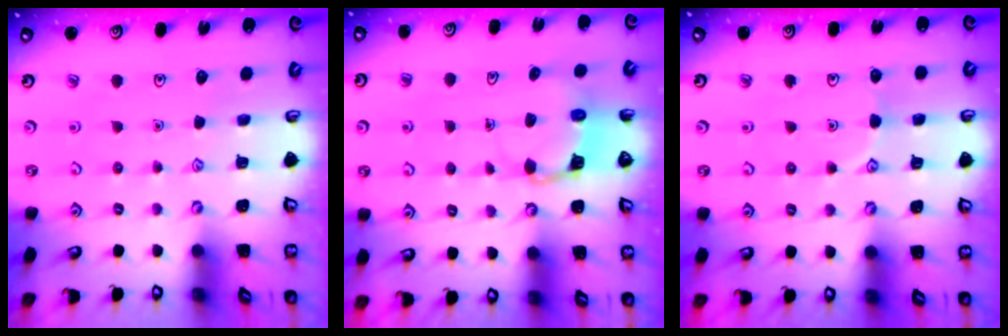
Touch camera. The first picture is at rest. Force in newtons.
{"total": 3.9, "press": 3.8, "slide": 0.3}
{"total": 4.5, "press": 4.5, "slide": 0.5}